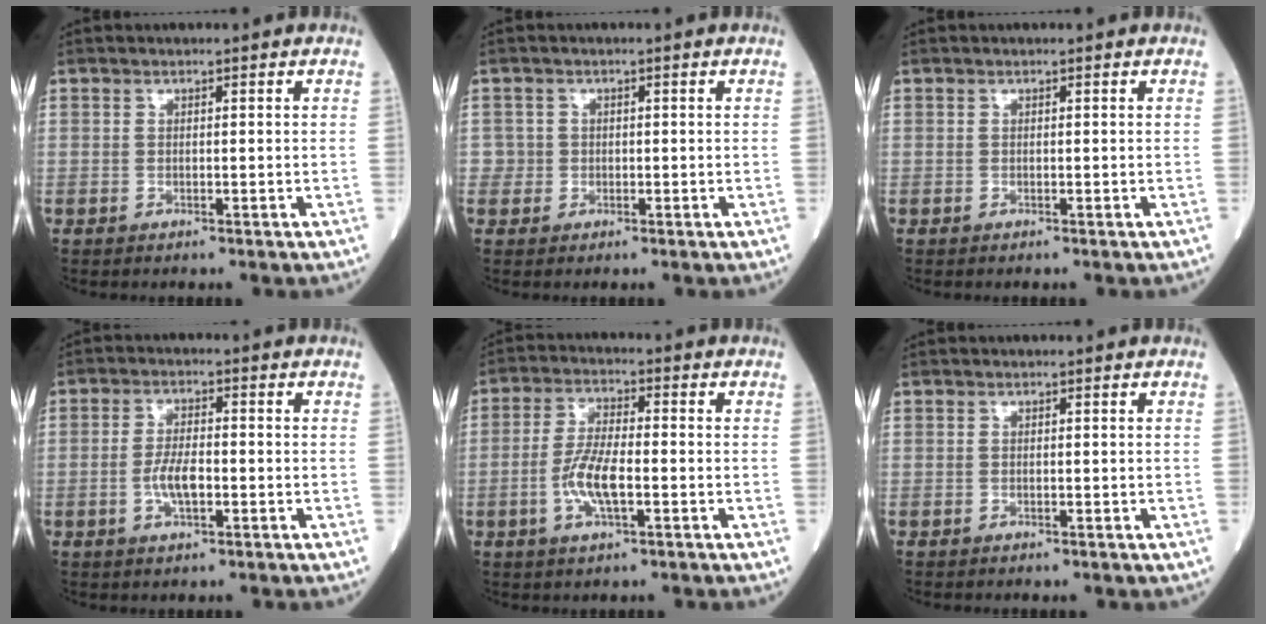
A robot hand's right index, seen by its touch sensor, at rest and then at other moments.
{"total": 1.7, "force": [-0.2, 1.7, -0.3], "torque": [0.018, 0.008, -0.008]}
{"total": 0.0}
{"total": 4.5, "force": [-1.2, 1.4, 4.1], "torque": [-0.085, 0.001, -0.022]}
{"total": 7.0, "force": [-1.9, 1.8, 6.5], "torque": [-0.137, 0.001, -0.038]}
{"total": 0.0}